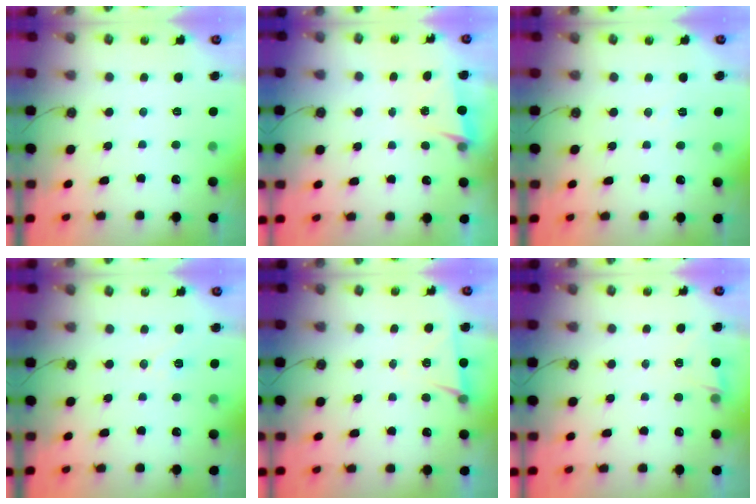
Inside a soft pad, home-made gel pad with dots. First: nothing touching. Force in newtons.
{"total": 2.3, "press": 2.0, "slide": 1.1}
{"total": 5.3, "press": 3.0, "slide": 4.4}
{"total": 7.3, "press": 6.4, "slide": 3.6}
{"total": 6.2, "press": 4.4, "slide": 4.4}
{"total": 2.8, "press": 2.3, "slide": 1.6}